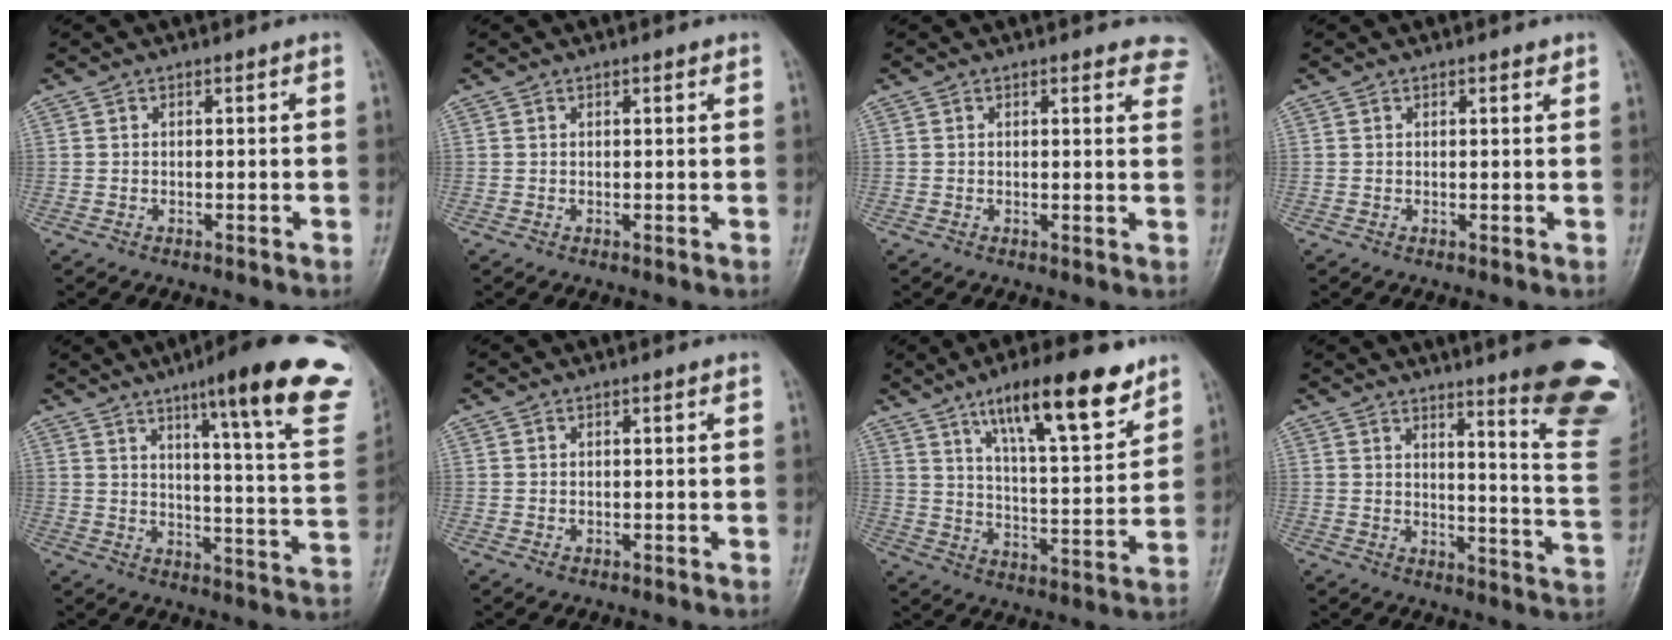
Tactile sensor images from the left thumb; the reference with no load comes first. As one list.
[{"total": 0.7, "force": [0.5, 0.3, 0.4], "torque": [-0.006, -0.001, 0.005]}, {"total": 5.5, "force": [4.7, 1.9, 2.0], "torque": [0.011, -0.018, 0.035]}, {"total": 1.1, "force": [0.8, 0.4, 0.6], "torque": [-0.006, -0.003, 0.009]}, {"total": 24.2, "force": [15.3, 3.4, 18.4], "torque": [-0.225, -0.066, 0.195]}, {"total": 0.7, "force": [0.0, 0.6, 0.5], "torque": [-0.005, -0.001, 0.003]}, {"total": 17.3, "force": [11.0, 4.7, 12.6], "torque": [-0.172, -0.053, 0.182]}, {"total": 21.2, "force": [14.8, 2.5, 15.0], "torque": [-0.165, -0.118, 0.176]}]